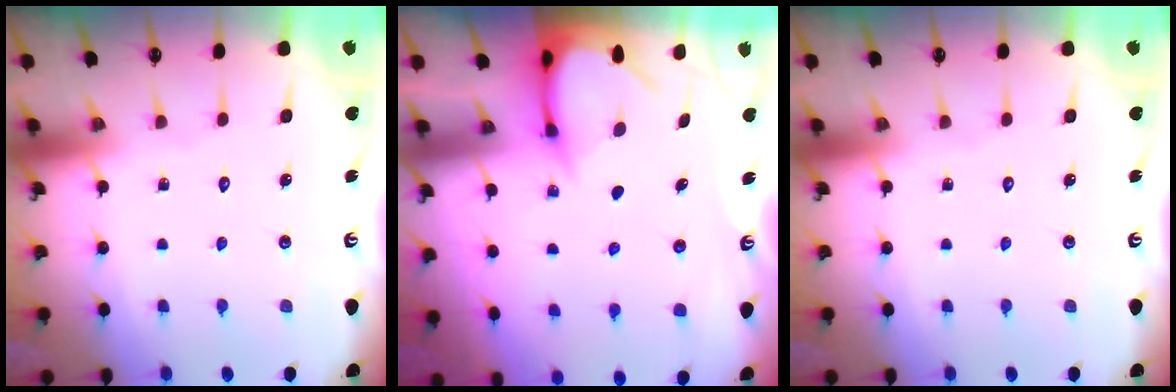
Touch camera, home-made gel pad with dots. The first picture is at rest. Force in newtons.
{"total": 3.2, "press": 3.2, "slide": 0.3}
{"total": 0.0}